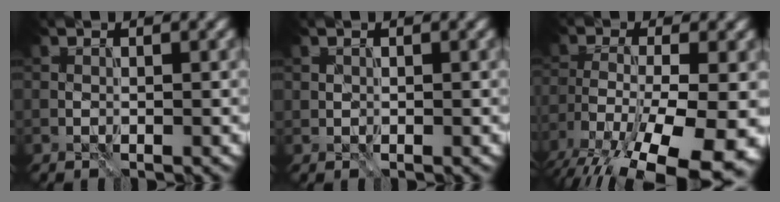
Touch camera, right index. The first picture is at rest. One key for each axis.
{"total": 0.6, "fx": 0.2, "fy": 0.5, "fz": 0.3, "tx": -0.004, "ty": 0.001, "tz": 0.003}
{"total": 14.0, "fx": -8.6, "fy": 4.8, "fz": 9.9, "tx": -0.192, "ty": -0.032, "tz": -0.132}